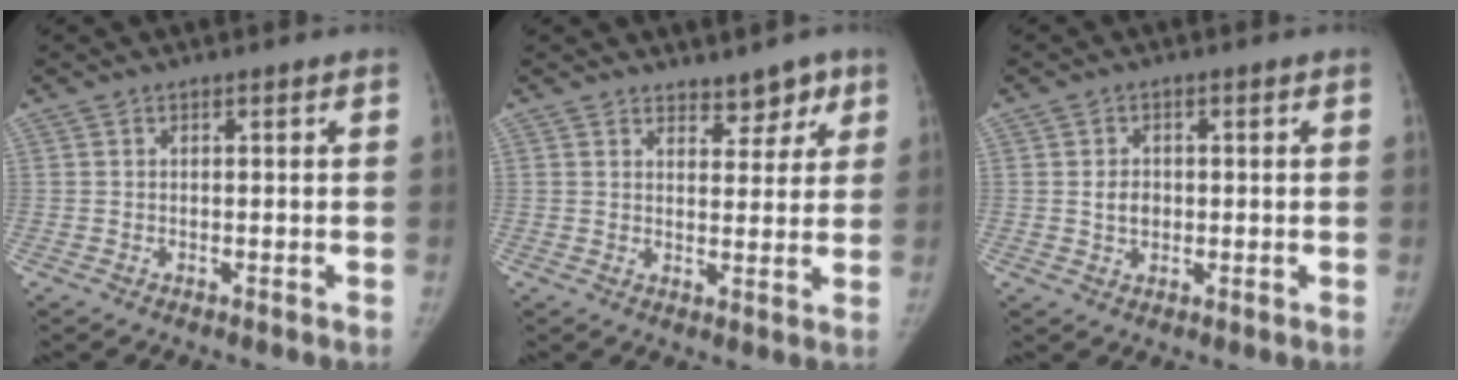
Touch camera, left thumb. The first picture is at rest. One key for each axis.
{"total": 5.1, "fx": 3.8, "fy": 2.7, "fz": 2.0, "tx": 0.010, "ty": -0.023, "tz": 0.054}
{"total": 3.3, "fx": 0.1, "fy": 2.7, "fz": 2.0, "tx": -0.022, "ty": 0.000, "tz": 0.003}